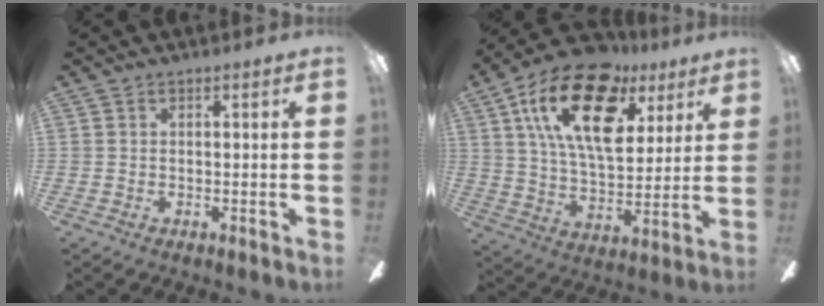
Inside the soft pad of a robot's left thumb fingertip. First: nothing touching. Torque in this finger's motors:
{"motor_torque": [0.57, 0.68, 2.01, -0.76, 0.52]}